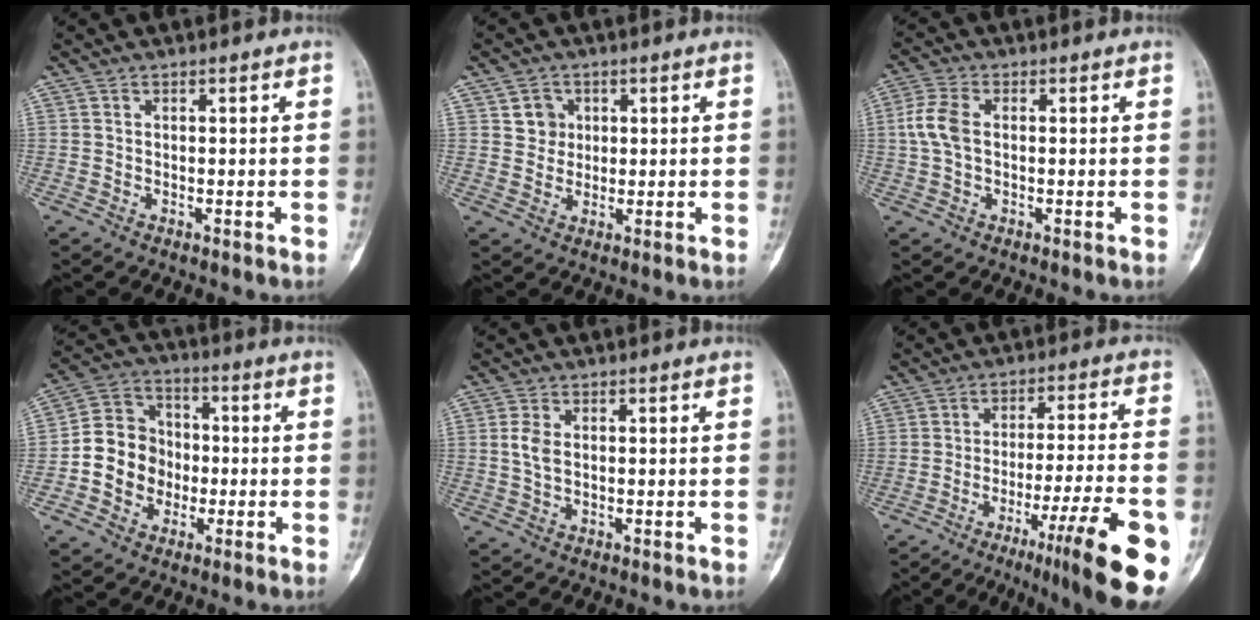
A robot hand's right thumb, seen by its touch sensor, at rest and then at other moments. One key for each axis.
{"total": 4.1, "fx": 1.4, "fy": 3.7, "fz": 1.1, "tx": 0.005, "ty": -0.002, "tz": 0.022}
{"total": 5.7, "fx": 0.4, "fy": 3.4, "fz": 4.5, "tx": -0.114, "ty": 0.013, "tz": 0.002}
{"total": 11.5, "fx": -2.0, "fy": 10.2, "fz": 5.0, "tx": -0.050, "ty": 0.034, "tz": -0.046}
{"total": 3.4, "fx": 0.4, "fy": 2.1, "fz": 2.7, "tx": -0.060, "ty": 0.002, "tz": 0.008}
{"total": 19.9, "fx": -9.5, "fy": 2.5, "fz": 17.3, "tx": -0.204, "ty": 0.036, "tz": -0.137}